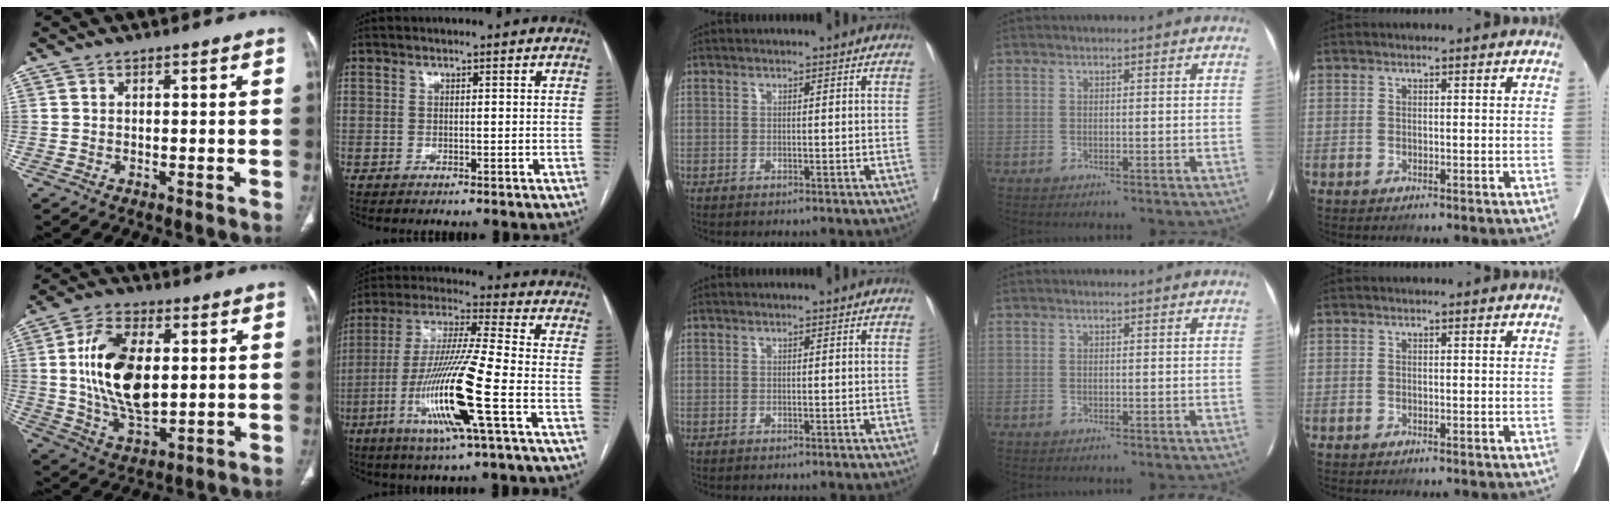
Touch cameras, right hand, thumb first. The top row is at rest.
{"thumb": {"total": 16.5, "force": [2.0, 8.8, 13.8], "torque": [-0.250, -0.010, 0.042]}, "index": {"total": 16.8, "force": [-5.7, -0.3, 15.8], "torque": [-0.321, -0.019, -0.112]}}